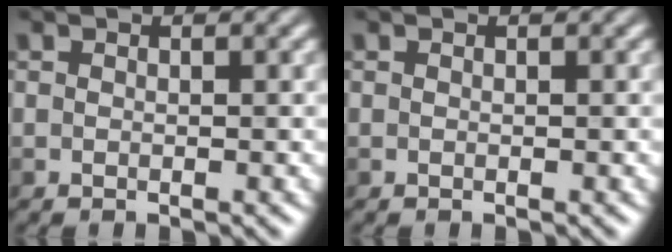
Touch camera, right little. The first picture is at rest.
{"total": 0.0}